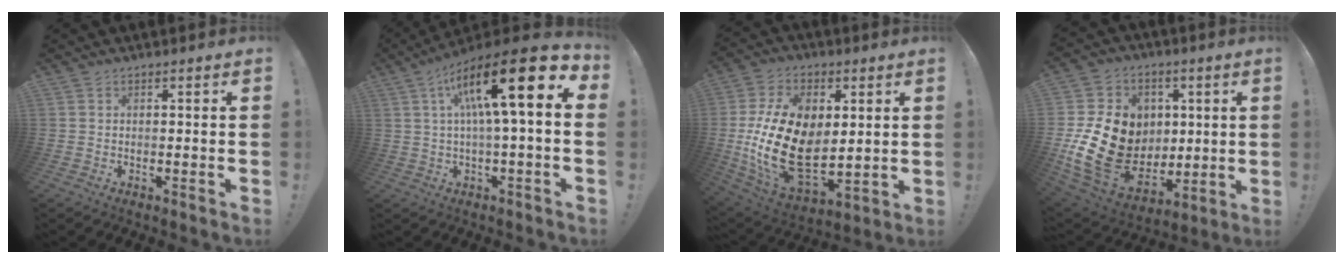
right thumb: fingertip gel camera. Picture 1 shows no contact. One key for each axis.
{"total": 20.2, "fx": 6.6, "fy": 4.3, "fz": 18.6, "tx": -0.288, "ty": -0.040, "tz": 0.100}
{"total": 25.2, "fx": 0.1, "fy": 16.8, "fz": 18.7, "tx": -0.375, "ty": -0.007, "tz": 0.022}
{"total": 22.9, "fx": -0.4, "fy": 18.3, "fz": 13.7, "tx": -0.265, "ty": -0.005, "tz": 0.042}